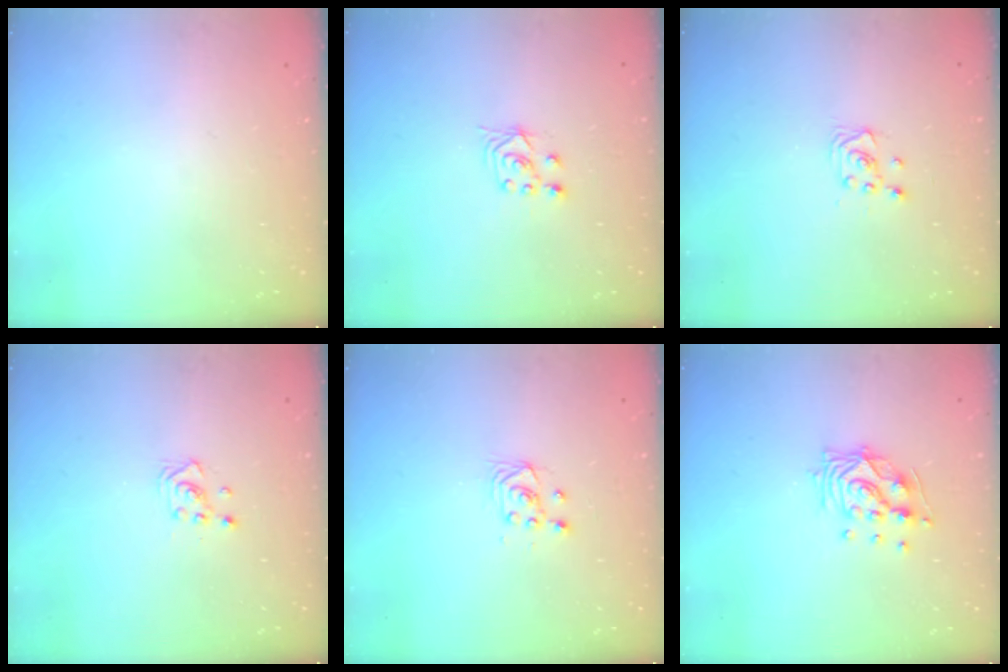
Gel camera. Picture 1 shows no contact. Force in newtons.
{"total": 3.0, "press": 2.8, "slide": 0.9}
{"total": 2.2, "press": 2.2, "slide": 0.3}
{"total": 2.8, "press": 2.8, "slide": 0.3}
{"total": 2.9, "press": 2.6, "slide": 1.3}
{"total": 11.0, "press": 11.0, "slide": 0.9}